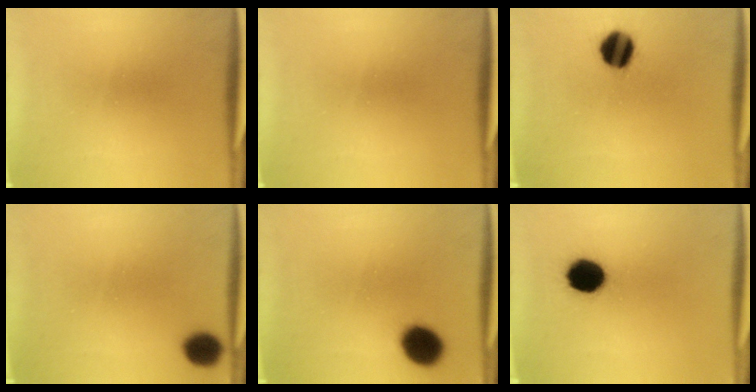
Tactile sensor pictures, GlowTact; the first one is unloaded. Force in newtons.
{"total": 0.0}
{"total": 8.9}
{"total": 4.8}
{"total": 9.1}
{"total": 10.5}